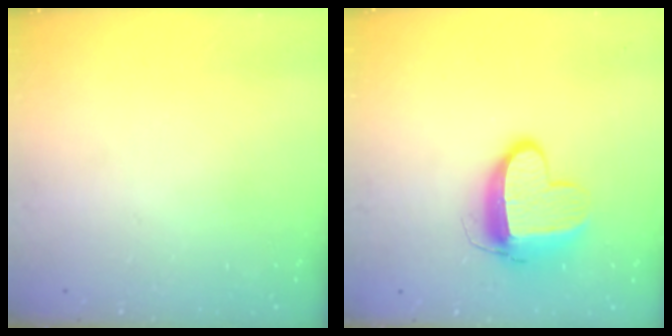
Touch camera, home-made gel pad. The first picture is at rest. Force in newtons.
{"total": 11.7, "press": 11.6, "slide": 1.3}